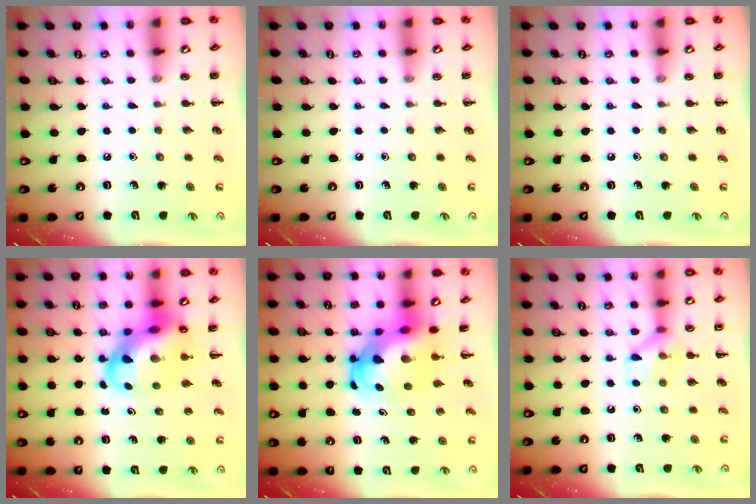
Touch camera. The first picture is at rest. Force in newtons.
{"total": 0.0}
{"total": 0.0}
{"total": 11.1, "press": 10.7, "slide": 3.0}
{"total": 7.7, "press": 7.5, "slide": 1.9}
{"total": 8.0, "press": 8.0, "slide": 0.5}